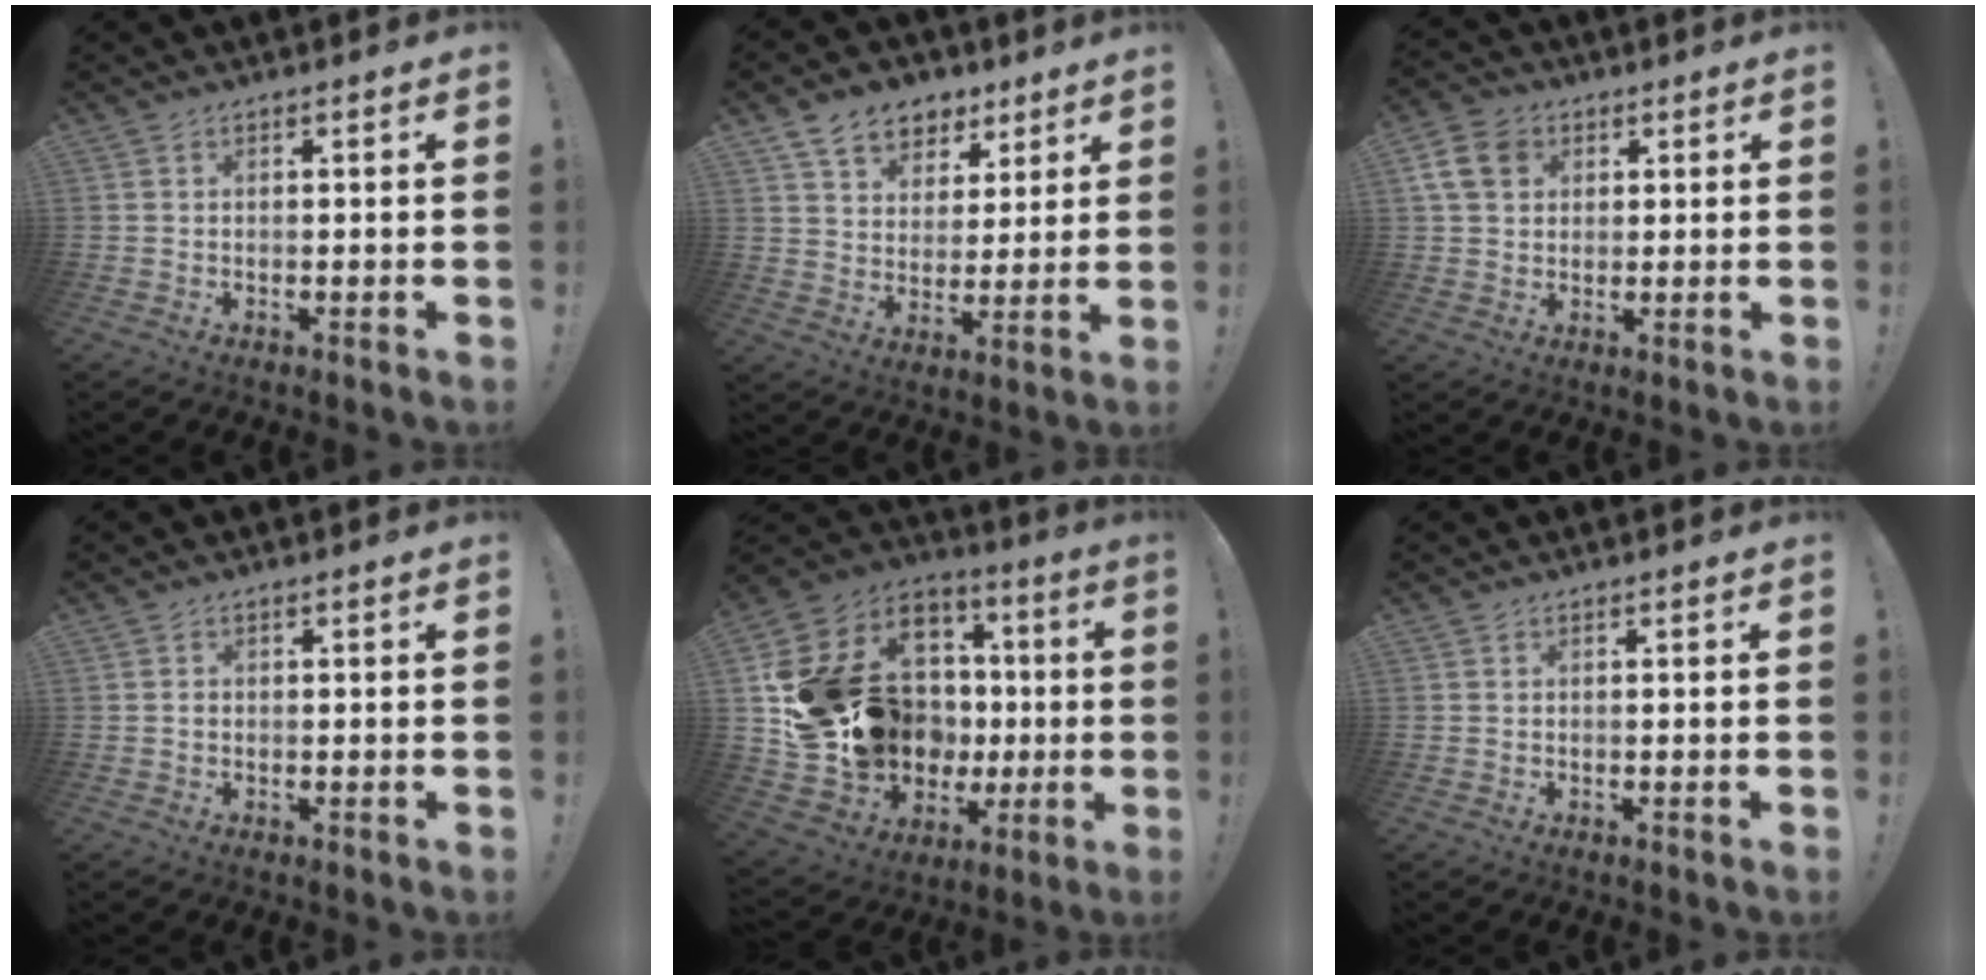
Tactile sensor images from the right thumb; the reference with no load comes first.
{"total": 10.6, "force": [7.1, 7.2, 3.2], "torque": [-0.044, -0.049, 0.137]}
{"total": 10.2, "force": [3.7, 7.8, 5.4], "torque": [-0.106, -0.008, 0.076]}
{"total": 0.6, "force": [-0.2, 0.6, -0.2], "torque": [0.000, 0.004, -0.002]}
{"total": 24.0, "force": [1.7, 20.4, 12.6], "torque": [-0.219, -0.017, 0.114]}
{"total": 0.0}